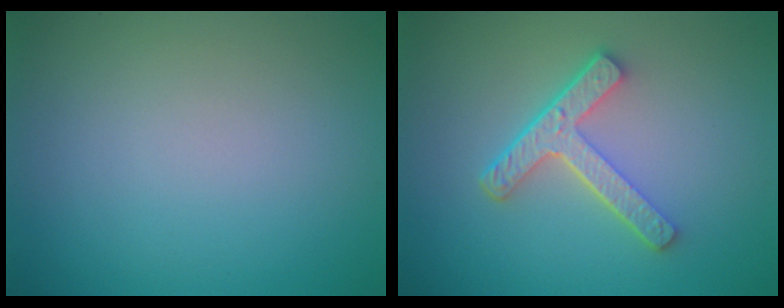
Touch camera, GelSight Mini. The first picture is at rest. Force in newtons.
{"total": 4.3, "press": 3.2, "slide": 2.9}